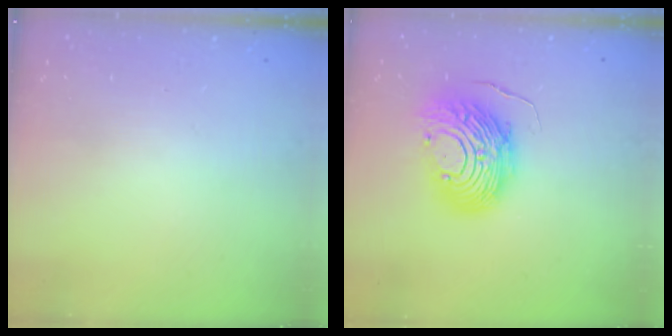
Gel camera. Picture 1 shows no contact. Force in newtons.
{"total": 14.0, "press": 14.0, "slide": 1.3}